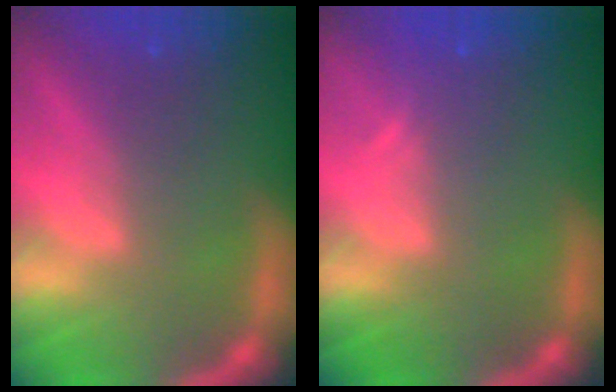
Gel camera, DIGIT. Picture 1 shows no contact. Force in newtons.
{"total": 0.9}